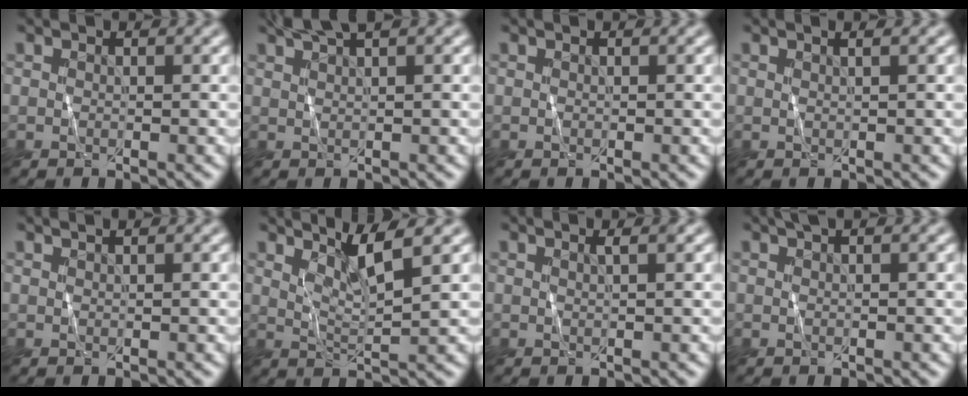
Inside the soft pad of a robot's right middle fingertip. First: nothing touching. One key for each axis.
{"total": 3.1, "fx": 2.5, "fy": 0.4, "fz": 1.8, "tx": -0.017, "ty": 0.009, "tz": 0.038}
{"total": 0.0}
{"total": 1.2, "fx": 0.8, "fy": 0.5, "fz": 0.8, "tx": 0.000, "ty": 0.005, "tz": 0.000}
{"total": 1.2, "fx": 1.0, "fy": 0.4, "fz": 0.5, "tx": 0.005, "ty": 0.003, "tz": 0.003}
{"total": 3.3, "fx": 2.2, "fy": 0.3, "fz": 2.5, "tx": -0.044, "ty": -0.002, "tz": 0.044}
{"total": 1.0, "fx": 0.6, "fy": 0.3, "fz": 0.8, "tx": -0.003, "ty": 0.004, "tz": 0.003}
{"total": 1.1, "fx": 0.7, "fy": 0.3, "fz": 0.8, "tx": -0.010, "ty": 0.003, "tz": 0.009}